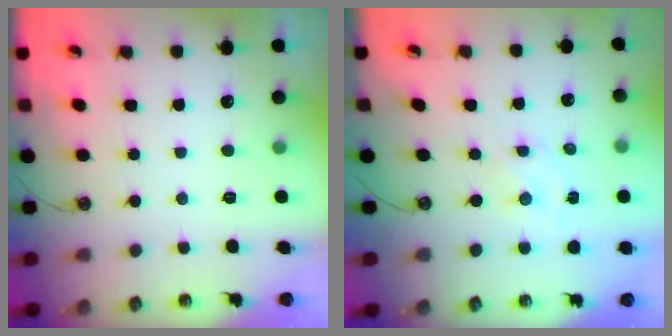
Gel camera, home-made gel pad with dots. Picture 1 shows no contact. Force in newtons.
{"total": 1.0, "press": 0.9, "slide": 0.2}